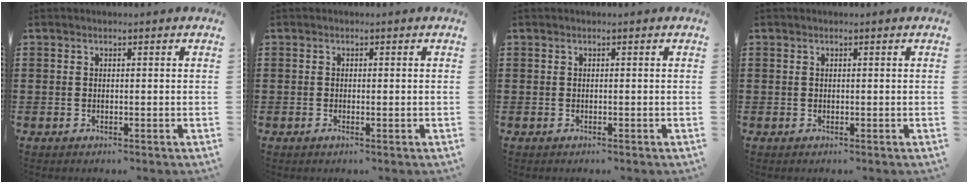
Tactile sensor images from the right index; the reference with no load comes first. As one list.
[{"total": 0.6, "force": [-0.2, 0.0, 0.6], "torque": [-0.010, -0.003, -0.004]}, {"total": 0.0}, {"total": 0.0}]